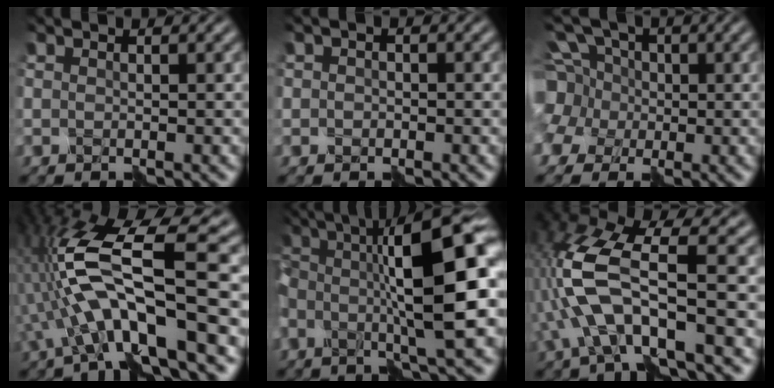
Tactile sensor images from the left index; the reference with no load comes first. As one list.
[{"total": 0.9, "force": [-0.3, 0.9, -0.1], "torque": [0.011, -0.003, -0.009]}, {"total": 10.2, "force": [1.9, 8.6, 5.1], "torque": [-0.128, 0.035, -0.016]}, {"total": 11.3, "force": [-1.6, 3.5, 10.7], "torque": [-0.208, 0.019, -0.042]}, {"total": 11.2, "force": [-0.1, 2.0, 11.0], "torque": [-0.154, 0.017, -0.010]}, {"total": 8.8, "force": [-2.0, 3.3, 7.9], "torque": [-0.181, 0.013, -0.049]}]